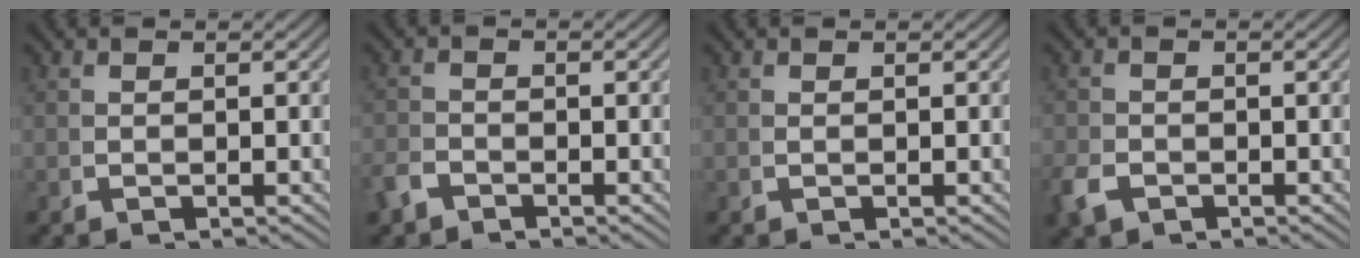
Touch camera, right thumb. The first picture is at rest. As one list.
[{"total": 1.3, "force": [-1.3, 0.4, 0.1], "torque": [0.005, -0.002, -0.025]}, {"total": 0.0}, {"total": 1.6, "force": [-1.2, 1.0, 0.5], "torque": [-0.011, -0.007, -0.019]}]